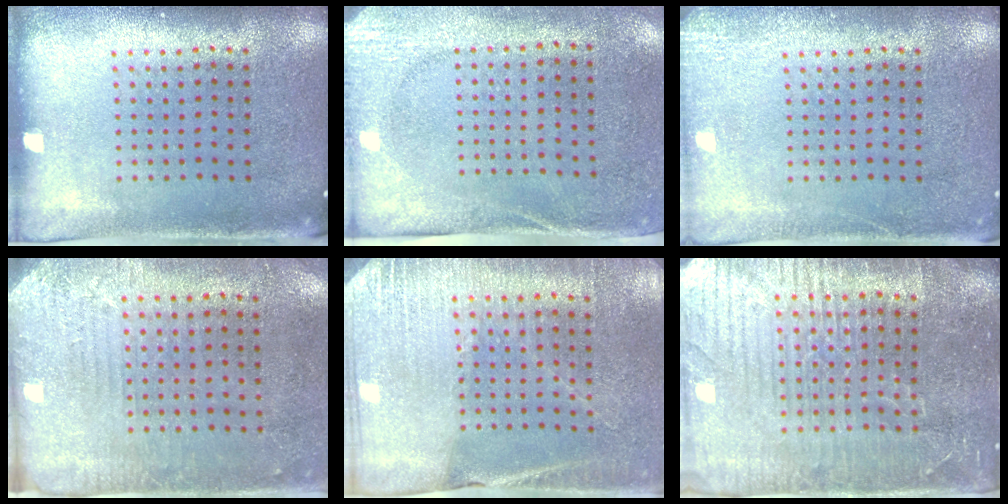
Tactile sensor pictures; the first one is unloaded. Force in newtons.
{"total": 2.8, "press": 2.2, "slide": 1.7}
{"total": 2.1, "press": 2.1, "slide": 0.3}
{"total": 2.8, "press": 2.3, "slide": 1.5}
{"total": 2.7, "press": 2.6, "slide": 0.3}
{"total": 4.7, "press": 4.4, "slide": 1.6}